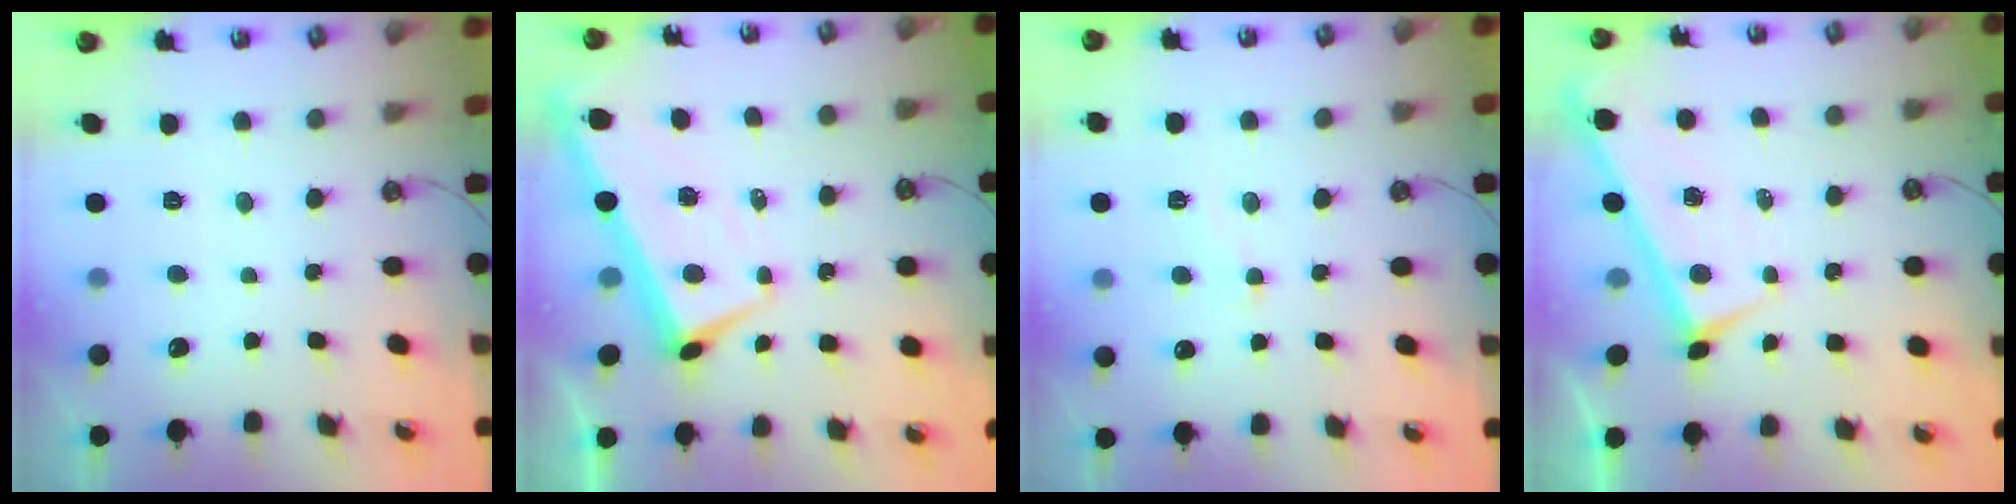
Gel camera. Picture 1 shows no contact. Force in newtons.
{"total": 3.8, "press": 3.7, "slide": 0.8}
{"total": 2.6, "press": 2.5, "slide": 0.9}
{"total": 0.0}